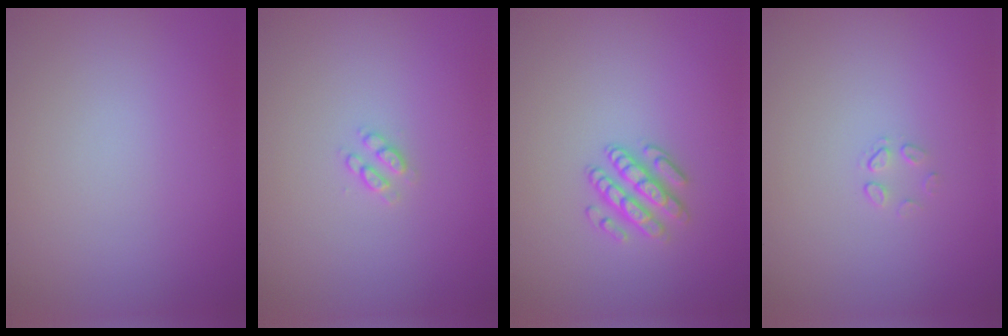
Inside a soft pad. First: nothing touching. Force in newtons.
{"total": 1.2, "press": 1.1, "slide": 0.3}
{"total": 2.7, "press": 2.4, "slide": 1.2}
{"total": 0.7, "press": 0.4, "slide": 0.6}